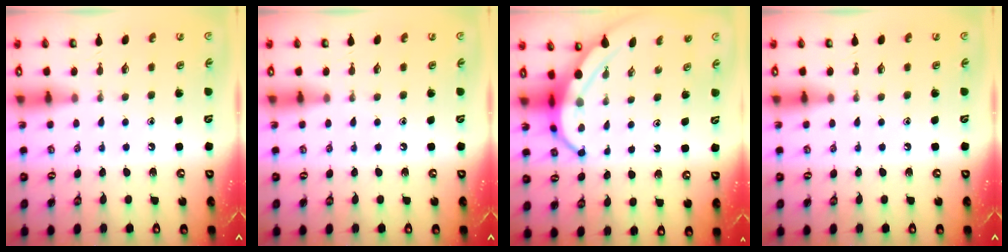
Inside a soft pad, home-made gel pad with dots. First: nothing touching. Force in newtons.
{"total": 0.0}
{"total": 7.4, "press": 7.3, "slide": 1.1}
{"total": 0.0}